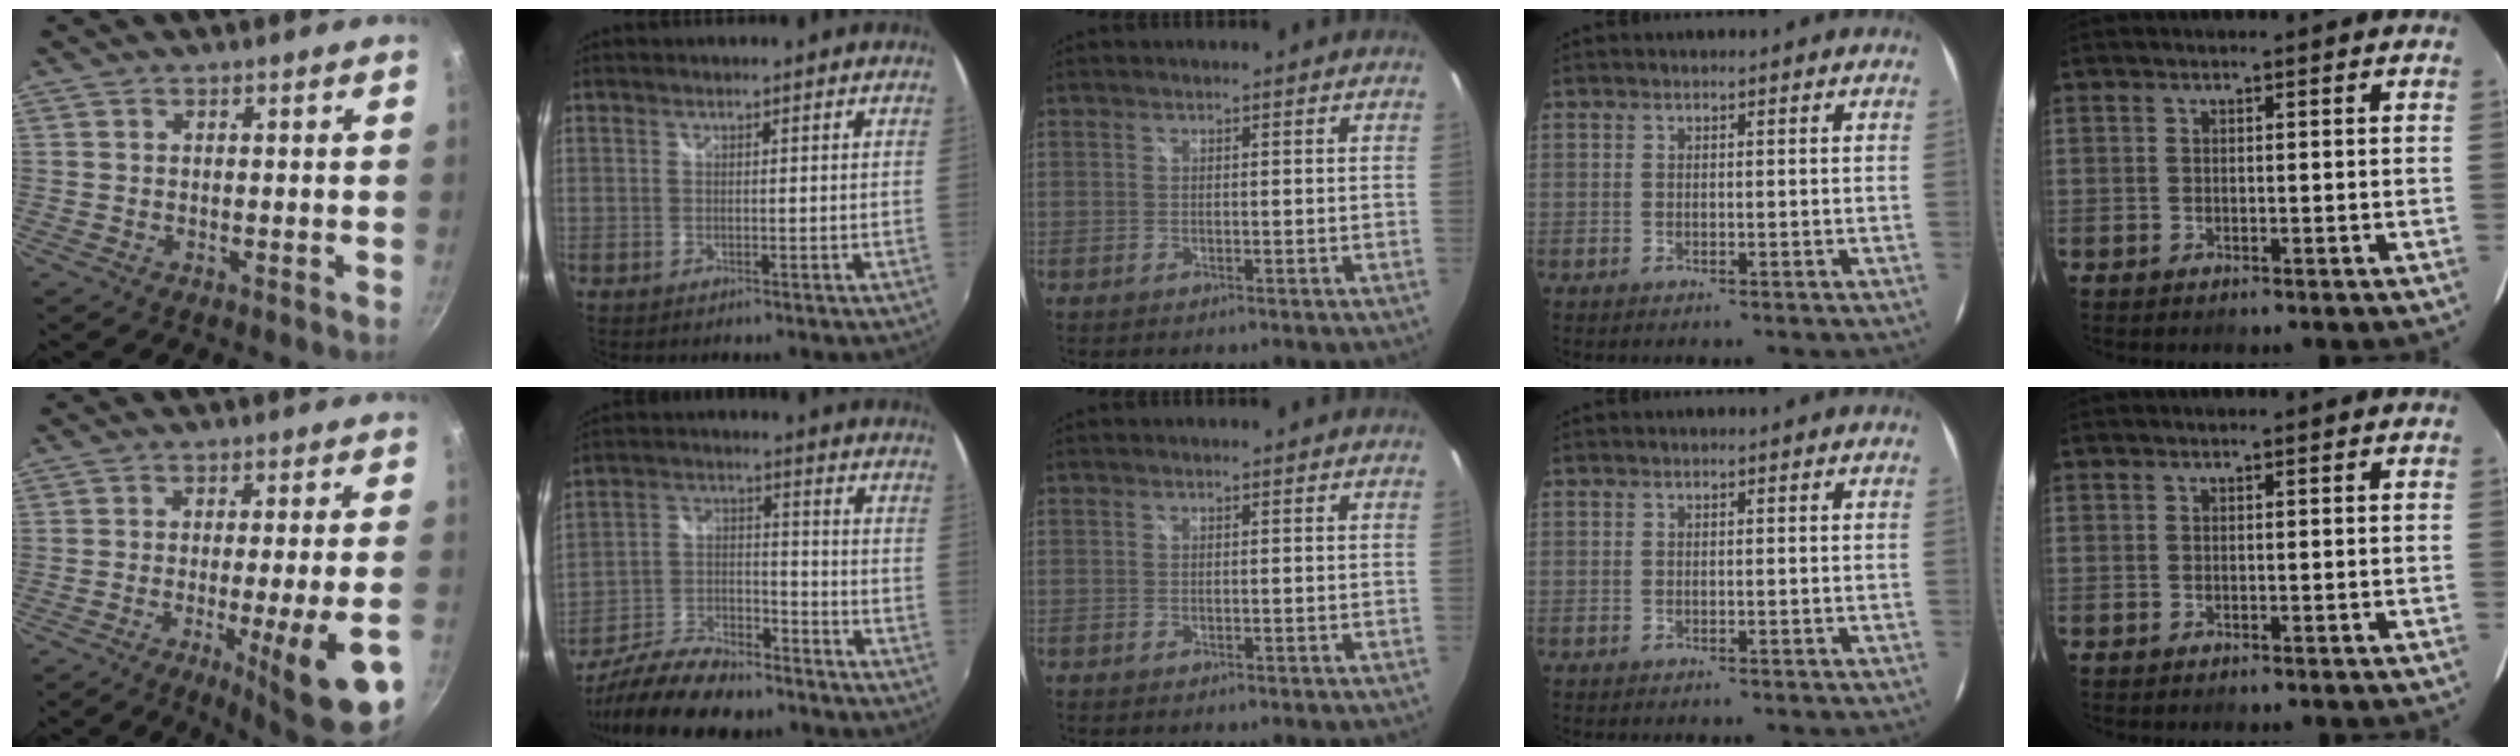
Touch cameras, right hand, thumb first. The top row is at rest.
{"thumb": {"total": 16.2, "force": [-5.9, 1.9, 14.9], "torque": [-0.194, 0.011, -0.077]}, "index": {"total": 18.4, "force": [-14.7, 6.2, 9.2], "torque": [-0.185, -0.015, -0.246]}}